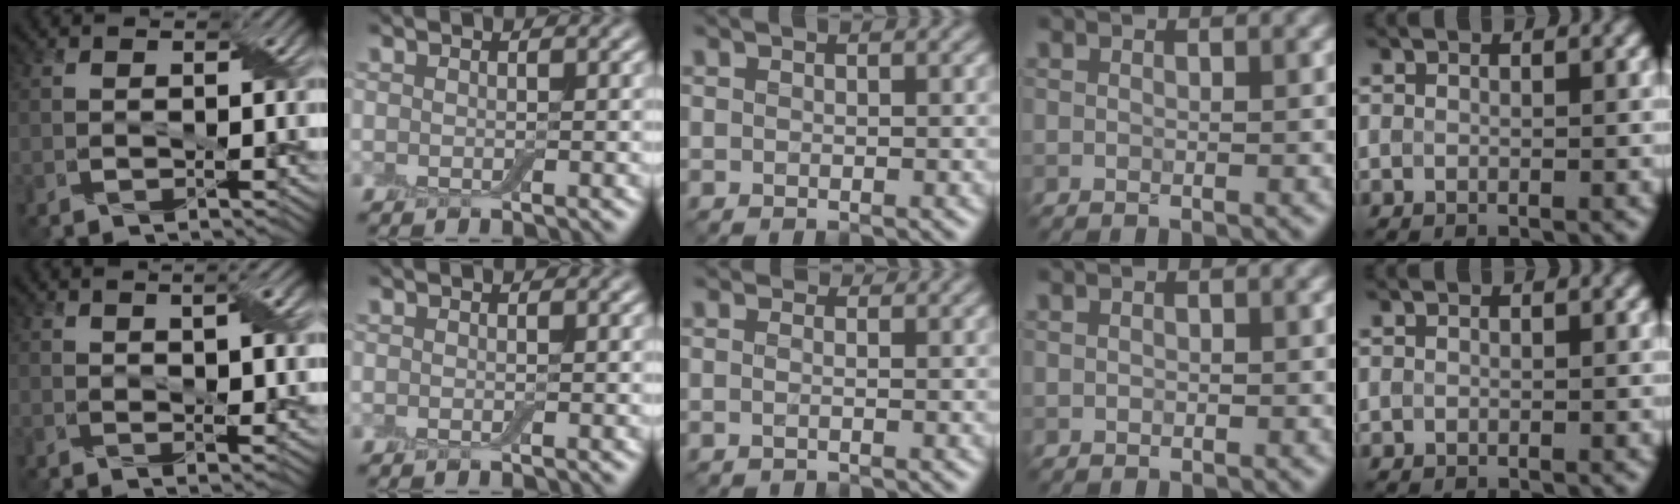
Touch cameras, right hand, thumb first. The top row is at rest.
{"thumb": {"total": 5.6, "force": [2.6, 1.7, 4.7], "torque": [-0.076, 0.004, 0.046]}, "middle": {"total": 0.8, "force": [0.2, 0.5, 0.5], "torque": [-0.014, -0.002, -0.008]}}